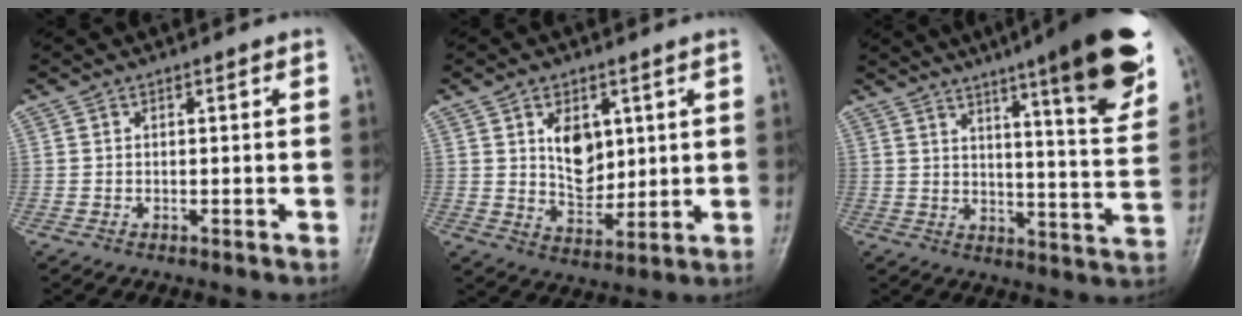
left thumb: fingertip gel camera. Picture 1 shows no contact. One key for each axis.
{"total": 8.2, "fx": 2.6, "fy": 5.4, "fz": 5.7, "tx": -0.063, "ty": -0.023, "tz": 0.053}
{"total": 20.7, "fx": 12.5, "fy": 3.0, "fz": 16.3, "tx": -0.200, "ty": -0.054, "tz": 0.170}